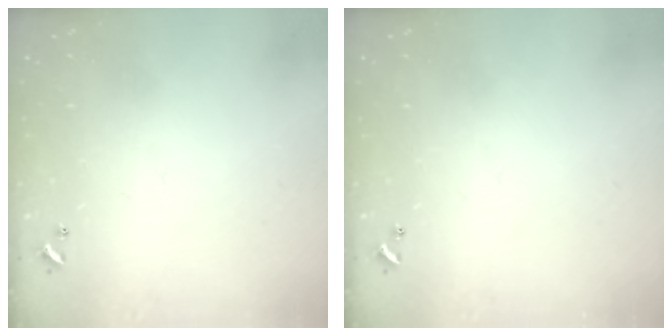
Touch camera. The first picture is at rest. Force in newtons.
{"total": 0.0}